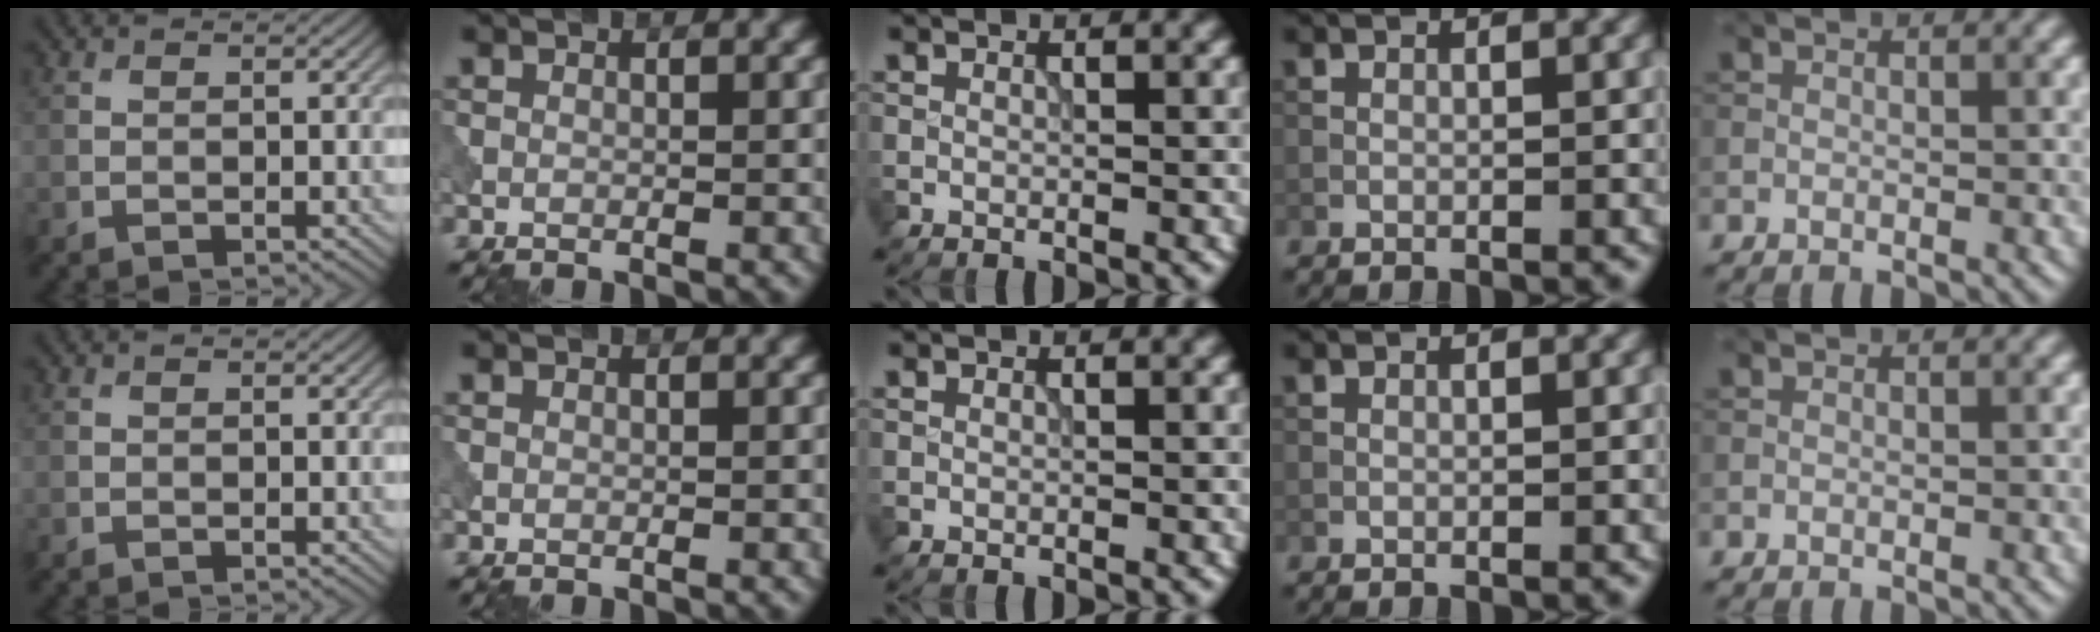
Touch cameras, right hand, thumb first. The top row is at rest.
{}